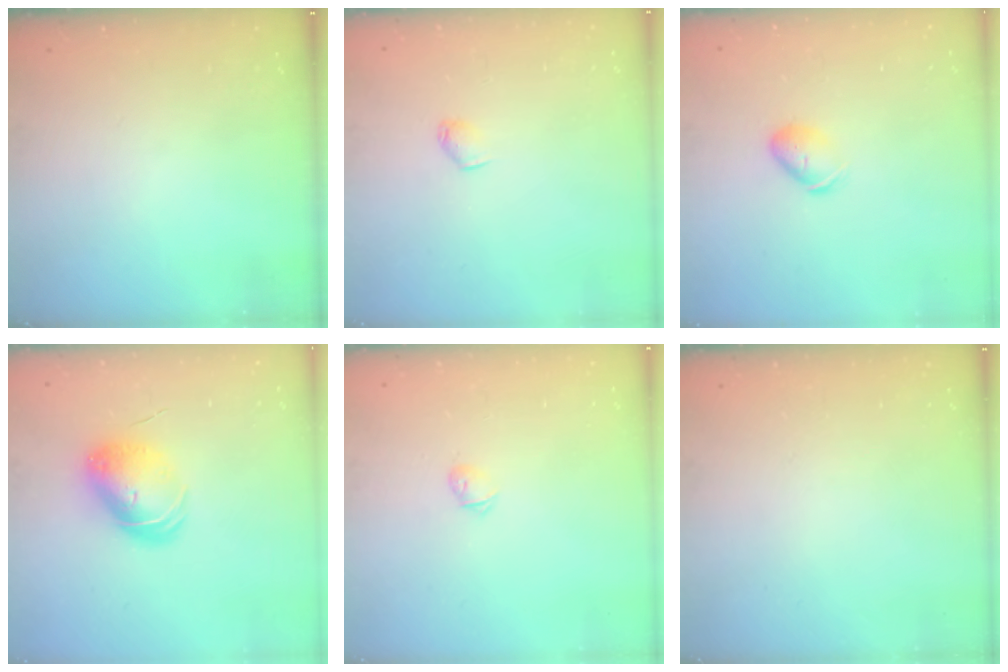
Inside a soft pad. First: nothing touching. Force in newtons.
{"total": 2.8, "press": 2.7, "slide": 0.6}
{"total": 5.9, "press": 5.9, "slide": 0.8}
{"total": 10.3, "press": 10.3, "slide": 0.8}
{"total": 2.8, "press": 2.7, "slide": 0.6}
{"total": 0.0}